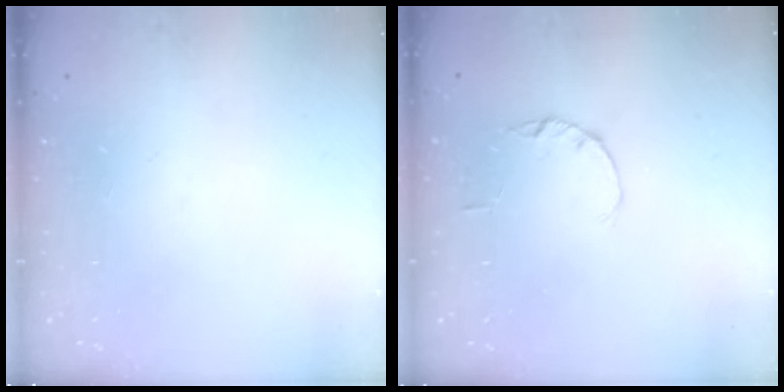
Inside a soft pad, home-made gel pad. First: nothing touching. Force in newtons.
{"total": 1.0, "press": 1.0, "slide": 0.2}